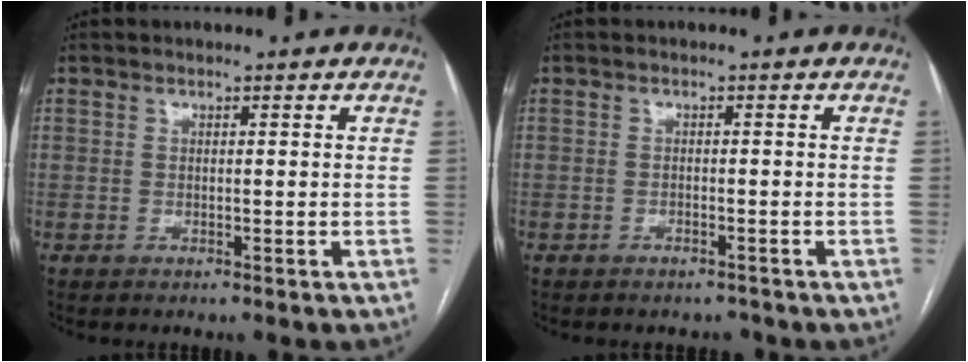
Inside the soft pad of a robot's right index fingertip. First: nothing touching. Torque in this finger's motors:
{"motor_torque": [0.21, -0.08, 0.04, 0.00]}